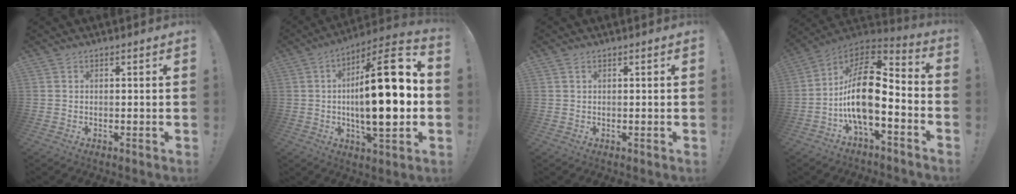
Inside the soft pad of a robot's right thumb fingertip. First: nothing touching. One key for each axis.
{"total": 23.2, "fx": -0.5, "fy": 6.6, "fz": 22.3, "tx": -0.364, "ty": 0.001, "tz": -0.020}
{"total": 0.8, "fx": 0.4, "fy": 0.4, "fz": 0.5, "tx": -0.017, "ty": 0.003, "tz": 0.009}
{"total": 16.8, "fx": -2.5, "fy": 7.3, "fz": 14.9, "tx": -0.283, "ty": 0.012, "tz": -0.042}